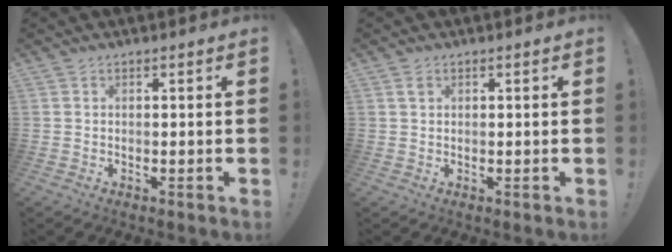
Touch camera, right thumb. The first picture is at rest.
{"total": 1.2, "force": [0.7, 0.8, 0.7], "torque": [-0.013, 0.002, 0.012]}